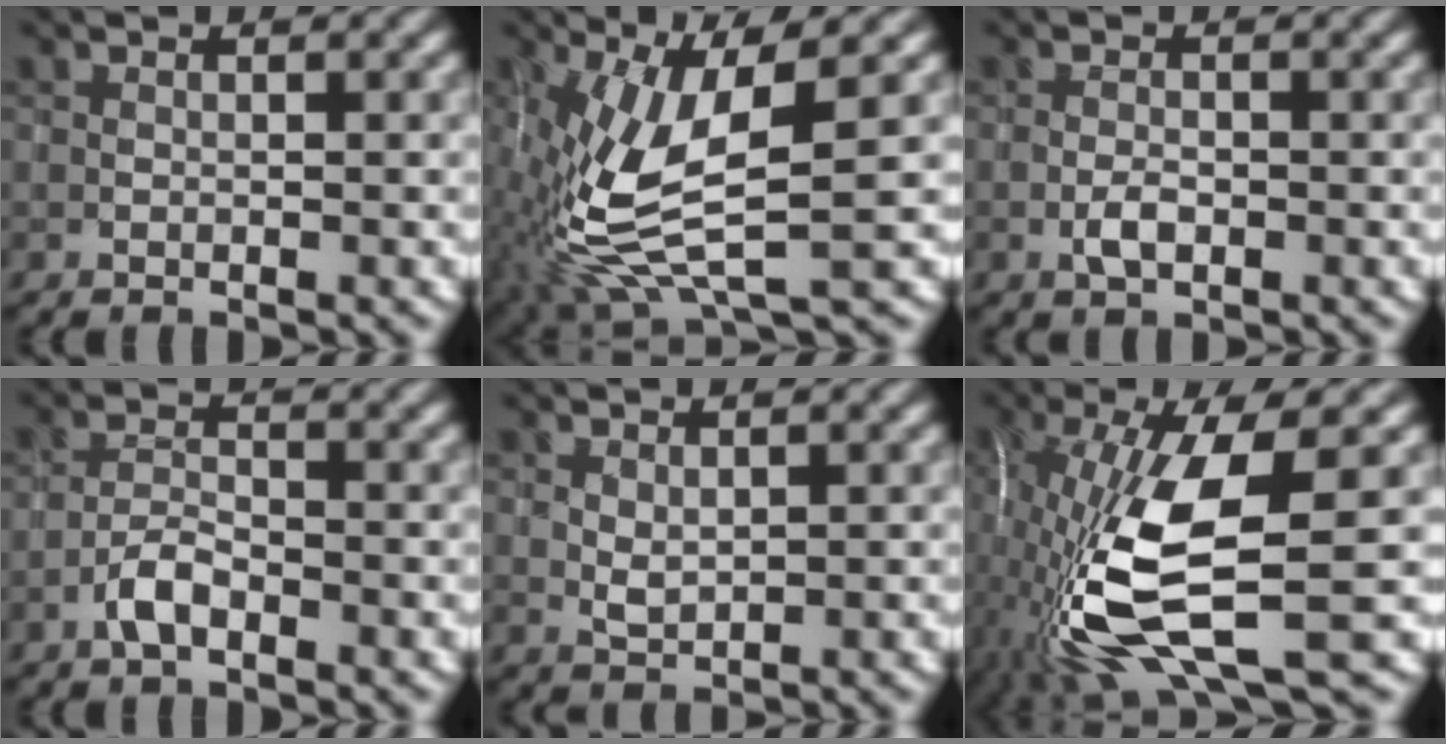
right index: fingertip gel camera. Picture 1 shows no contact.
{"total": 9.5, "force": [-1.1, 3.5, 8.8], "torque": [-0.207, -0.009, -0.022]}
{"total": 1.7, "force": [-0.6, 0.8, 1.4], "torque": [-0.026, 0.000, -0.015]}
{"total": 2.4, "force": [-1.5, 0.8, 1.6], "torque": [-0.033, 0.006, -0.034]}
{"total": 1.3, "force": [0.4, 0.8, 0.9], "torque": [-0.024, -0.005, 0.013]}
{"total": 12.2, "force": [-2.8, 3.8, 11.3], "torque": [-0.247, -0.015, -0.052]}